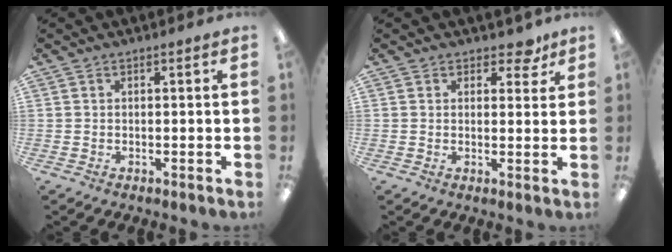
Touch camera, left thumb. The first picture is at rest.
{"total": 4.5, "force": [3.2, 2.6, 1.9], "torque": [-0.012, -0.013, 0.053]}